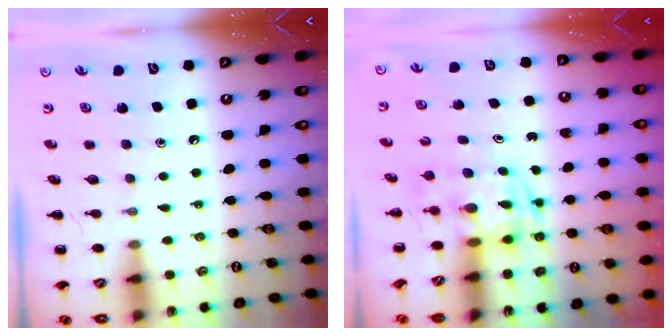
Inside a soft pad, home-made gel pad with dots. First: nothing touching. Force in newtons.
{"total": 2.8, "press": 2.7, "slide": 0.7}